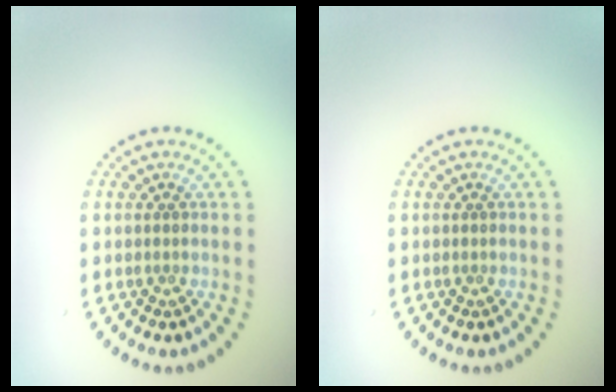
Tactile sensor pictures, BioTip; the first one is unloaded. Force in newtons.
{"total": 0.0}